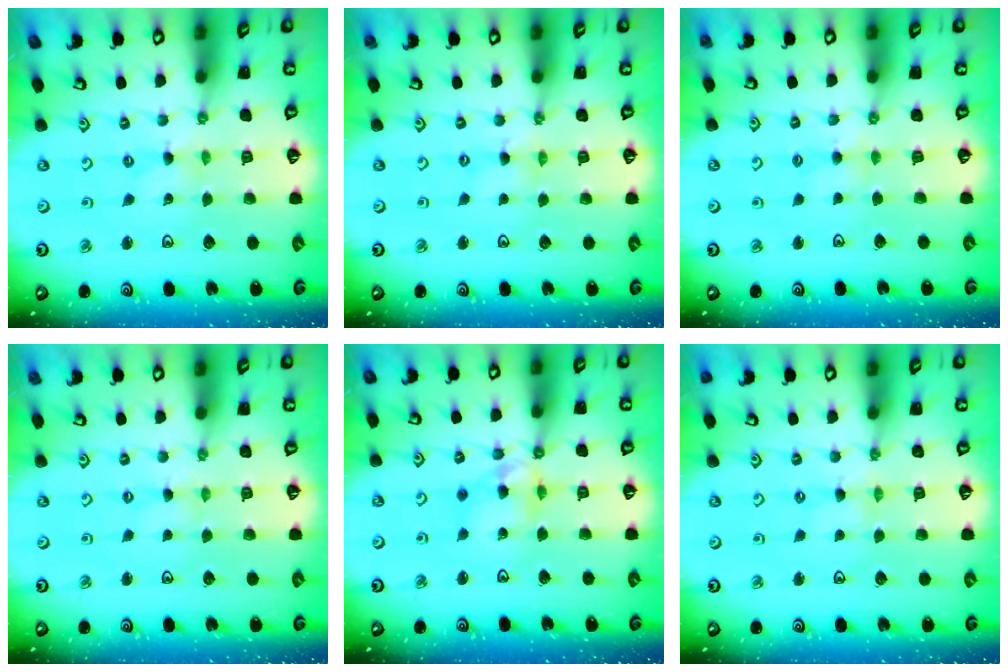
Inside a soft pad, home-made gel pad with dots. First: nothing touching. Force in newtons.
{"total": 0.7, "press": 0.7, "slide": 0.2}
{"total": 2.9, "press": 2.8, "slide": 0.5}
{"total": 0.0}
{"total": 10.7, "press": 10.6, "slide": 1.6}
{"total": 1.2, "press": 1.2, "slide": 0.3}